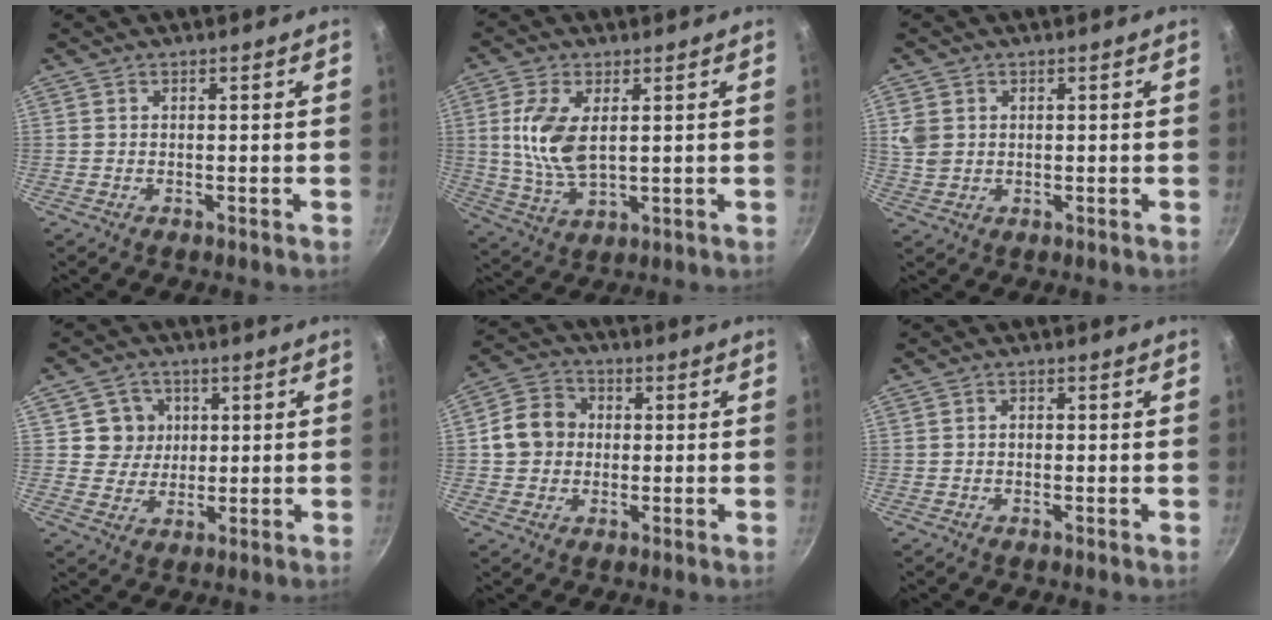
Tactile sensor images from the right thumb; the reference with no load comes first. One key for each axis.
{"total": 10.1, "fx": 1.8, "fy": 5.2, "fz": 8.5, "tx": -0.171, "ty": -0.010, "tz": 0.041}
{"total": 4.2, "fx": 0.9, "fy": 3.5, "fz": 2.1, "tx": -0.033, "ty": -0.004, "tz": 0.021}
{"total": 6.6, "fx": 1.5, "fy": 6.3, "fz": 1.5, "tx": 0.014, "ty": -0.002, "tz": 0.023}
{"total": 8.7, "fx": 0.4, "fy": 7.6, "fz": 4.1, "tx": -0.043, "ty": 0.016, "tz": -0.009}
{"total": 1.0, "fx": -0.2, "fy": 0.8, "fz": 0.5, "tx": -0.007, "ty": 0.004, "tz": -0.005}